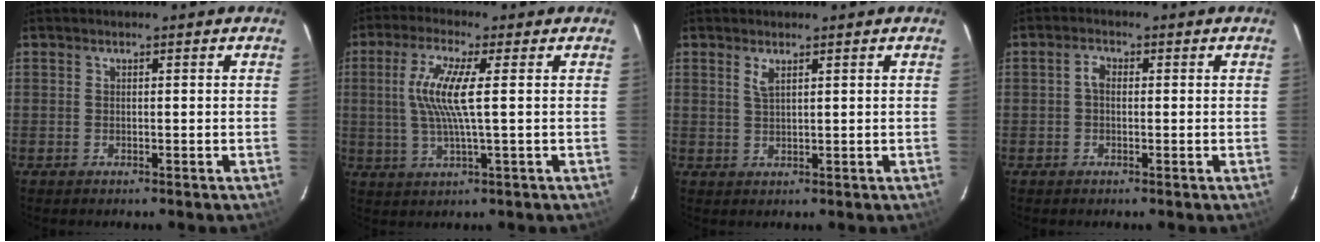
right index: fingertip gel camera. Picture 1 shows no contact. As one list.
[{"total": 8.4, "force": [1.0, 0.2, 8.4], "torque": [-0.170, 0.001, 0.018]}, {"total": 1.8, "force": [1.1, 0.4, 1.3], "torque": [-0.026, 0.001, 0.020]}, {"total": 1.8, "force": [-0.1, 1.3, 1.3], "torque": [-0.027, 0.009, -0.005]}]